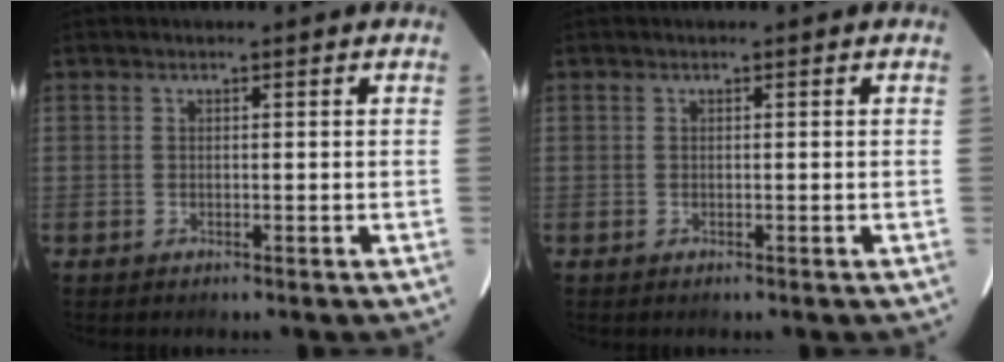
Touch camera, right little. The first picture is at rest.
{"total": 0.0}